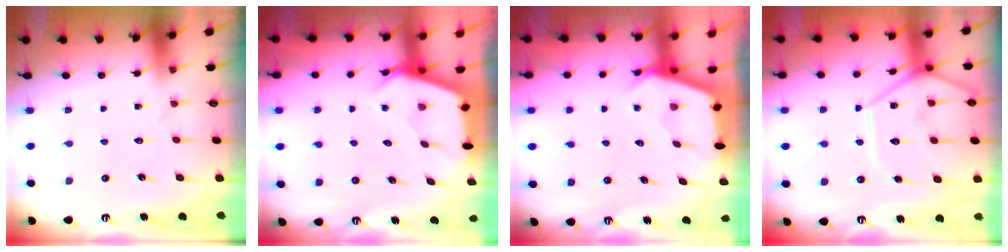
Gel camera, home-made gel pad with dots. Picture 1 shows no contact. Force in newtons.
{"total": 2.9, "press": 2.9, "slide": 0.3}
{"total": 2.9, "press": 2.8, "slide": 0.3}
{"total": 14.7, "press": 14.6, "slide": 1.7}